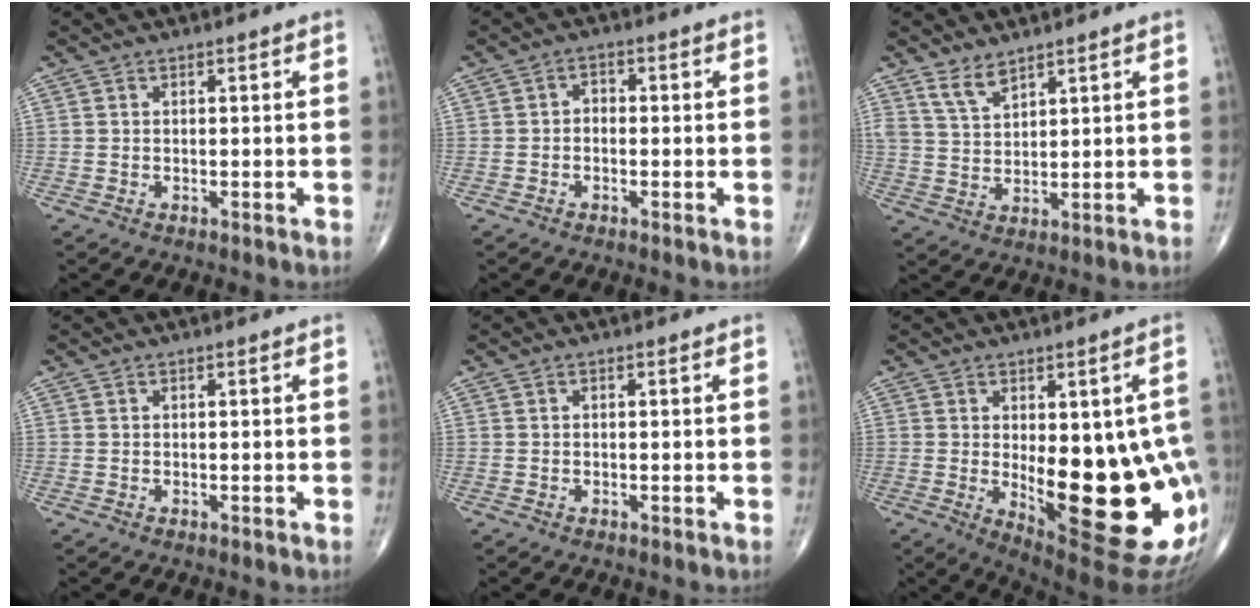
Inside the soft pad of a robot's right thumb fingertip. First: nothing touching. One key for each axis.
{"total": 2.1, "fx": -0.4, "fy": 1.5, "fz": 1.4, "tx": -0.008, "ty": 0.013, "tz": -0.015}
{"total": 4.3, "fx": 3.5, "fy": 1.5, "fz": 2.0, "tx": -0.034, "ty": -0.024, "tz": 0.075}
{"total": 0.0}
{"total": 0.0}
{"total": 25.0, "fx": -4.3, "fy": 9.7, "fz": 22.7, "tx": -0.221, "ty": -0.019, "tz": -0.025}